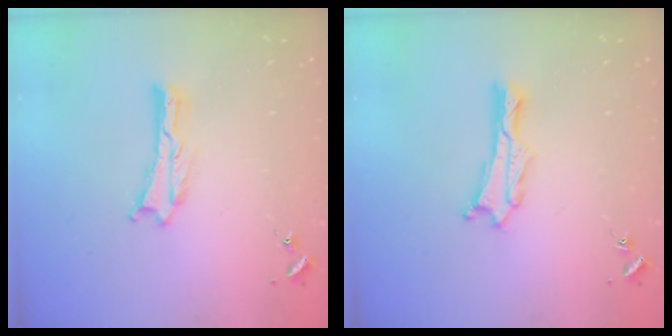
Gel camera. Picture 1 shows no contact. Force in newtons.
{"total": 0.9, "press": 0.9, "slide": 0.2}